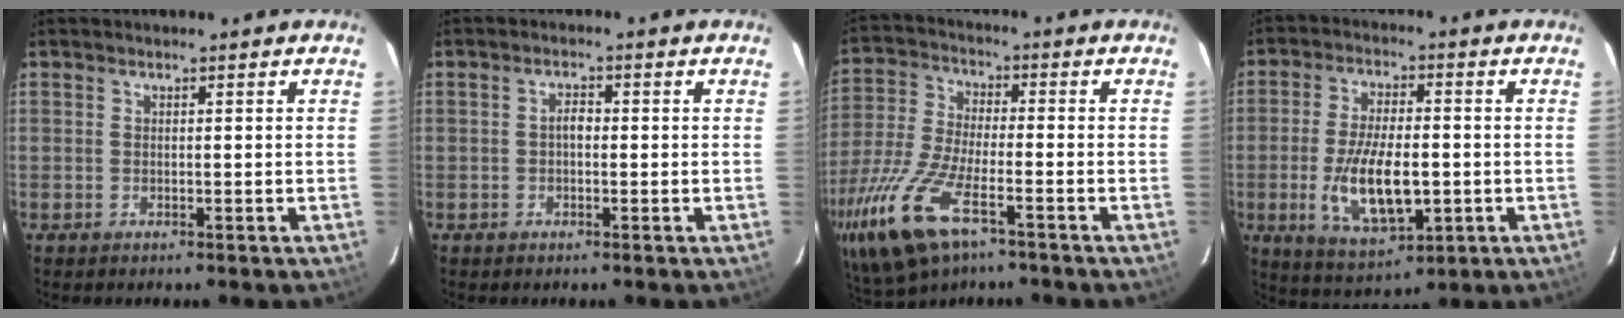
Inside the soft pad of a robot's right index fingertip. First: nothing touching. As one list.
[{"total": 1.7, "force": [-0.3, 1.0, 1.4], "torque": [-0.026, 0.009, -0.008]}, {"total": 19.5, "force": [-10.6, 7.5, 14.5], "torque": [-0.327, -0.049, -0.204]}, {"total": 13.2, "force": [-2.7, 5.5, 11.7], "torque": [-0.232, -0.016, -0.038]}]